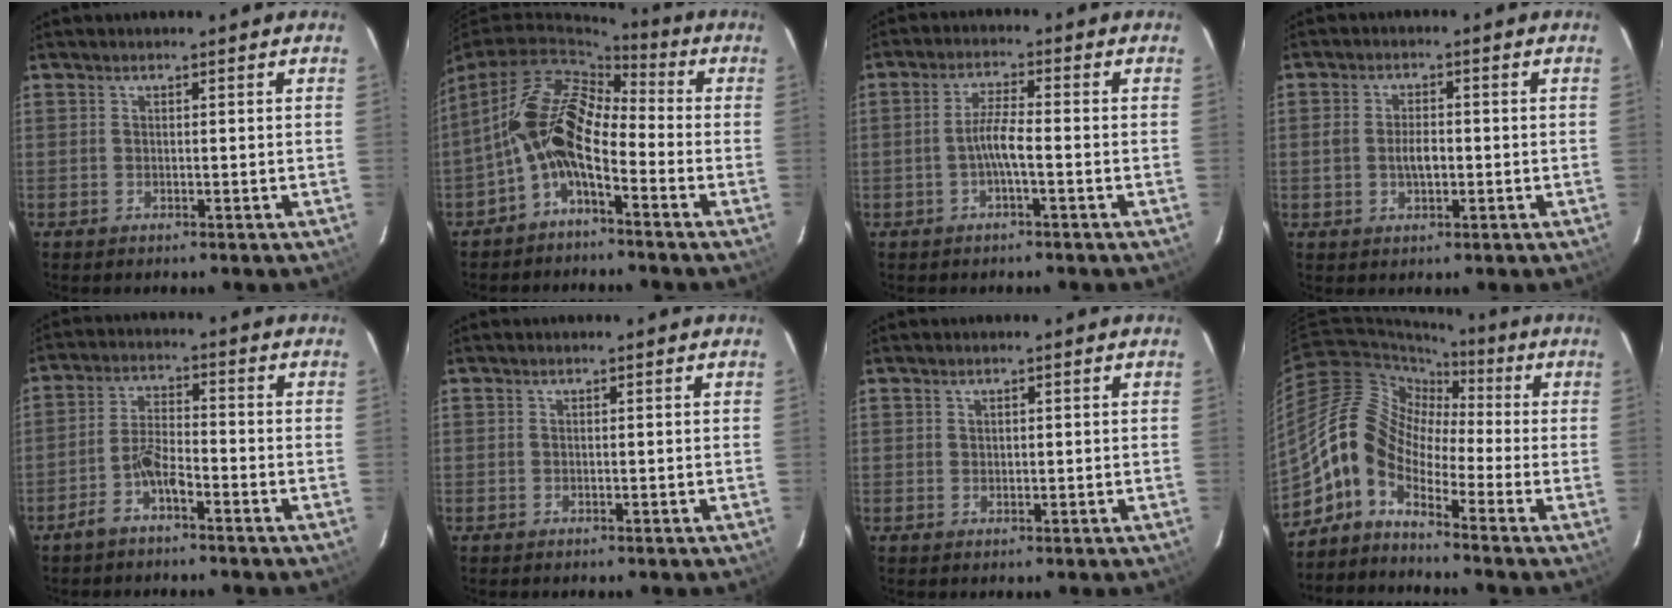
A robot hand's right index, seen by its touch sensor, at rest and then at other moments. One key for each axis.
{"total": 10.6, "fx": -3.5, "fy": 5.1, "fz": 8.6, "tx": -0.166, "ty": 0.018, "tz": -0.075}
{"total": 3.9, "fx": -1.4, "fy": 0.3, "fz": 3.6, "tx": -0.074, "ty": 0.006, "tz": -0.027}
{"total": 3.8, "fx": -0.6, "fy": 2.2, "fz": 3.1, "tx": -0.059, "ty": 0.003, "tz": -0.007}
{"total": 5.1, "fx": -3.5, "fy": 1.2, "fz": 3.5, "tx": -0.086, "ty": 0.011, "tz": -0.070}
{"total": 0.0}
{"total": 0.8, "fx": 0.4, "fy": 0.7, "fz": 0.2, "tx": -0.001, "ty": 0.004, "tz": 0.008}
{"total": 9.5, "fx": -4.6, "fy": 5.7, "fz": 6.1, "tx": -0.102, "ty": 0.025, "tz": -0.118}